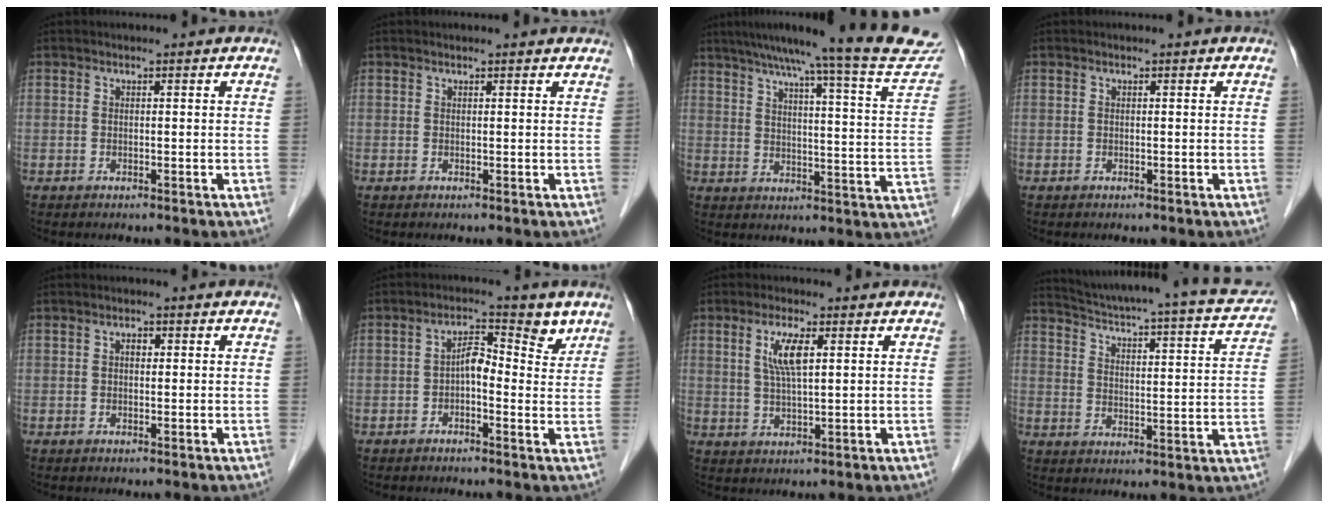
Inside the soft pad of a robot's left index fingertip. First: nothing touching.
{"total": 2.2, "force": [2.1, 0.2, 0.5], "torque": [-0.012, 0.007, 0.017]}
{"total": 23.9, "force": [21.2, -0.2, 10.8], "torque": [-0.159, -0.048, 0.262]}
{"total": 0.0}
{"total": 1.0, "force": [0.2, 0.7, 0.8], "torque": [-0.013, 0.006, 0.002]}
{"total": 5.1, "force": [1.3, 2.5, 4.2], "torque": [-0.064, 0.024, 0.014]}
{"total": 5.2, "force": [1.7, 0.9, 4.8], "torque": [-0.099, 0.003, 0.037]}
{"total": 20.8, "force": [18.6, 2.5, 8.9], "torque": [-0.138, -0.028, 0.232]}